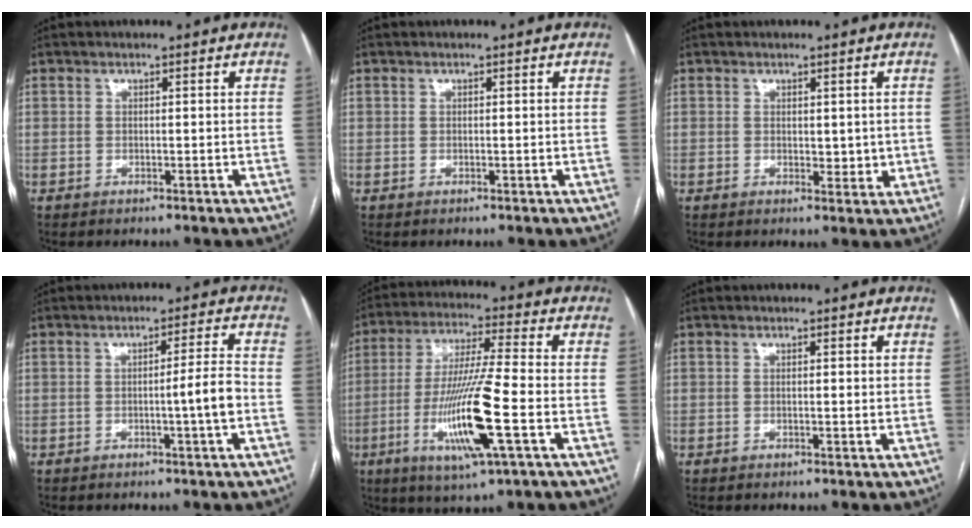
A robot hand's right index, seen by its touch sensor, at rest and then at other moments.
{"total": 0.0}
{"total": 2.6, "force": [0.5, 1.7, 2.0], "torque": [-0.021, -0.007, 0.011]}
{"total": 4.5, "force": [-1.0, -0.8, 4.3], "torque": [-0.061, 0.001, -0.017]}
{"total": 14.9, "force": [-4.2, 0.2, 14.2], "torque": [-0.287, -0.018, -0.080]}
{"total": 0.9, "force": [0.4, 0.3, 0.8], "torque": [-0.013, -0.001, 0.004]}